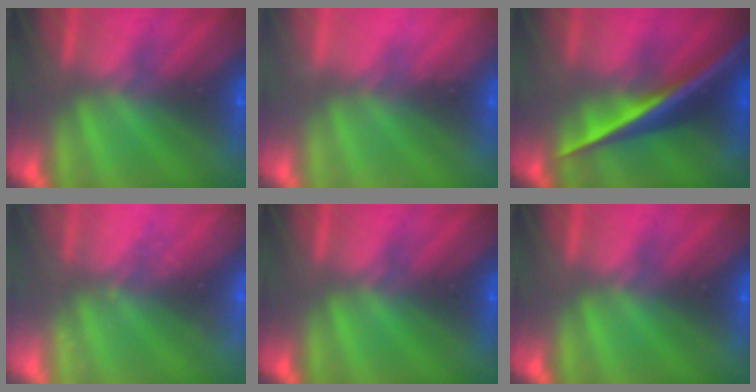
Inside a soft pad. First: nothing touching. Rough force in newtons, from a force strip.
{"total": 2.4}
{"total": 2.6}
{"total": 2.4}
{"total": 0.0}
{"total": 0.0}